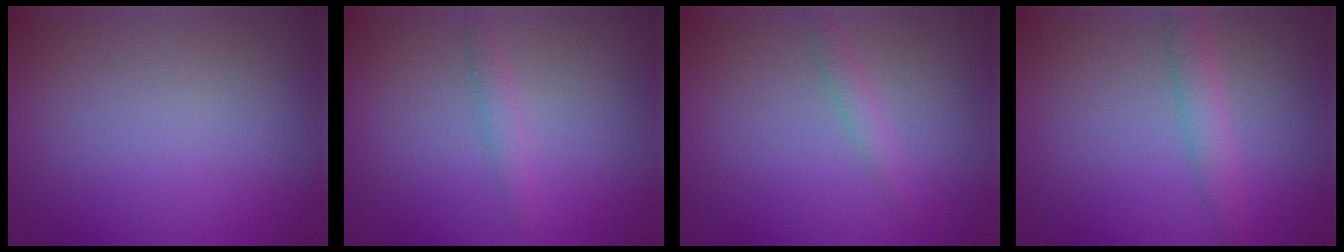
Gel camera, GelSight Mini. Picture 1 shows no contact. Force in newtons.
{"total": 1.0, "press": 1.0, "slide": 0.1}
{"total": 1.4, "press": 1.4, "slide": 0.1}
{"total": 2.3, "press": 2.3, "slide": 0.0}